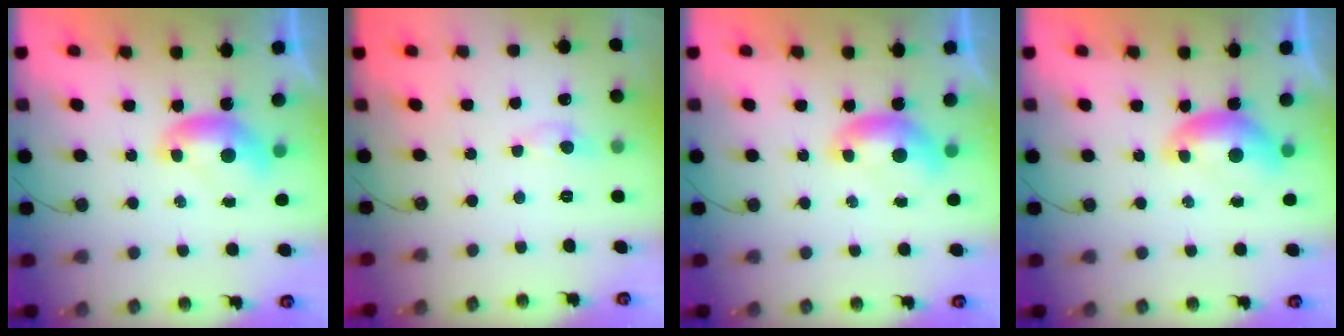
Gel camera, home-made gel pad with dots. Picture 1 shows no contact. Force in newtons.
{"total": 0.9, "press": 0.8, "slide": 0.4}
{"total": 0.0}
{"total": 0.6, "press": 0.5, "slide": 0.3}